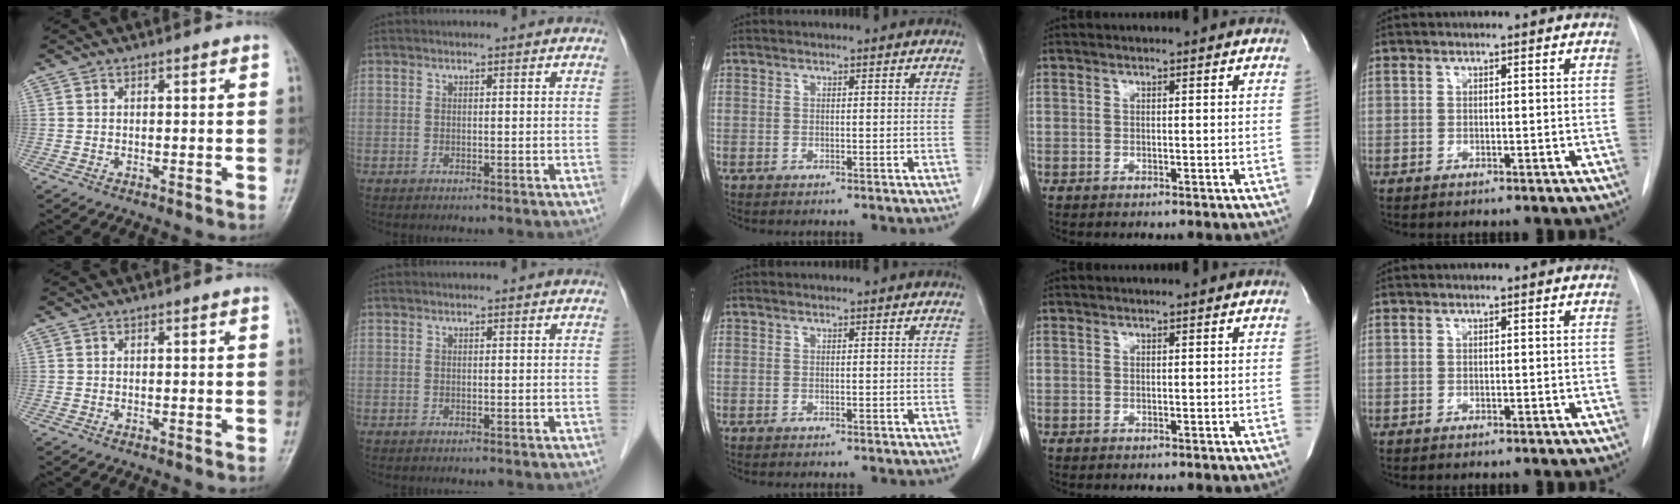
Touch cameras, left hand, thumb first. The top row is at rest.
{}